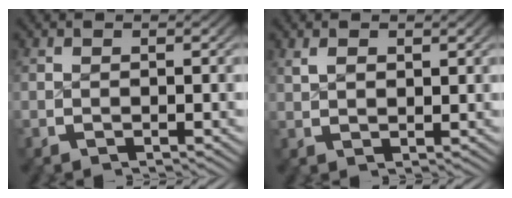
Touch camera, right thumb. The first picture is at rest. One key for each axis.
{"total": 1.3, "fx": 1.0, "fy": 0.5, "fz": 0.7, "tx": -0.008, "ty": 0.001, "tz": 0.025}